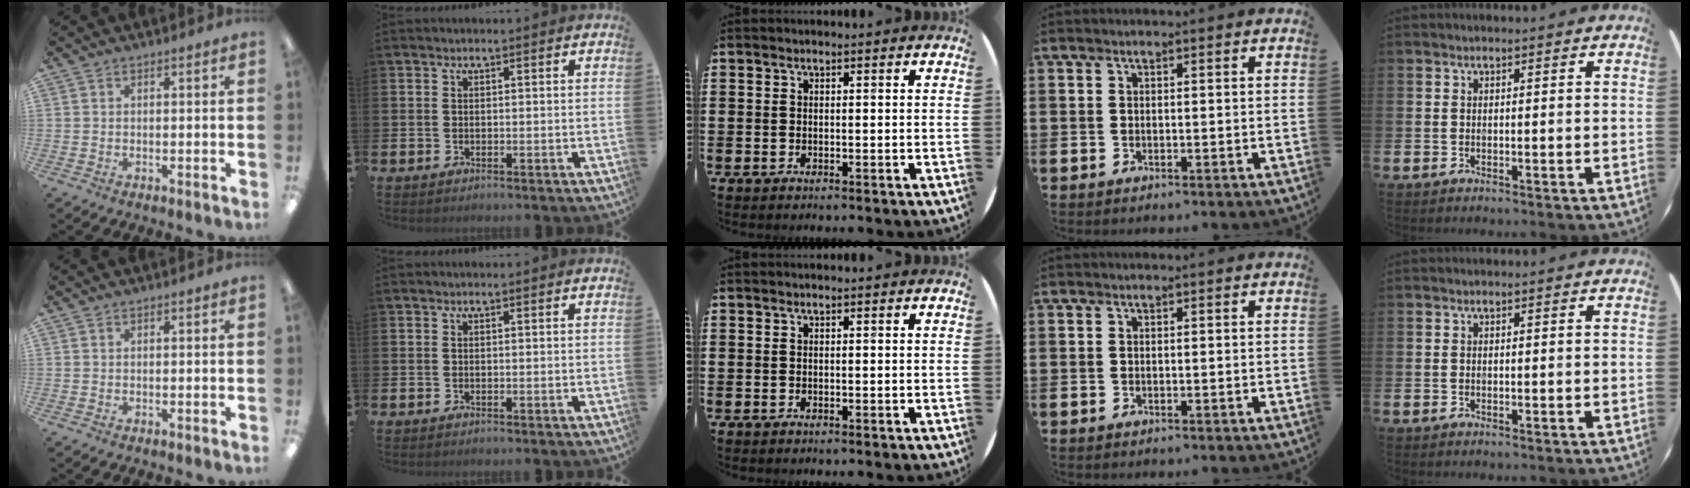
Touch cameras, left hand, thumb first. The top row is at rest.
{}